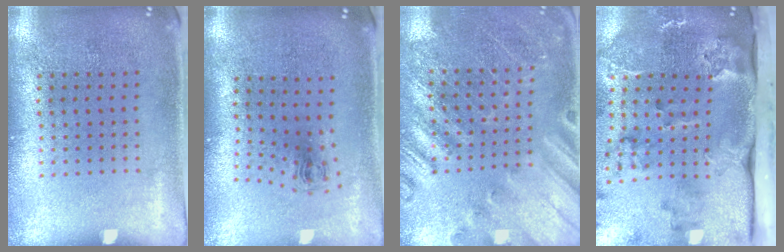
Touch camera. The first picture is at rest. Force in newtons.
{"total": 0.7, "press": 0.4, "slide": 0.6}
{"total": 2.3, "press": 2.3, "slide": 0.3}
{"total": 3.7, "press": 2.6, "slide": 2.6}